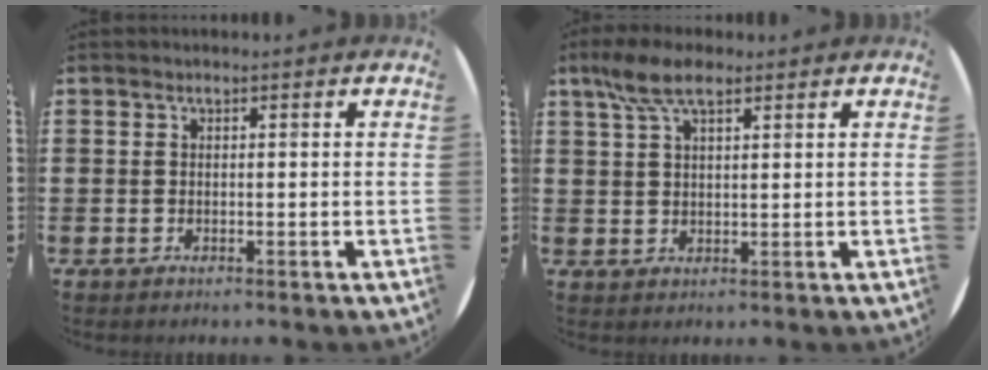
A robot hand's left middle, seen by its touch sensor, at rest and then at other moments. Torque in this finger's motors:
{"motor_torque": [1.13, -1.01, 0.13, 0.04]}